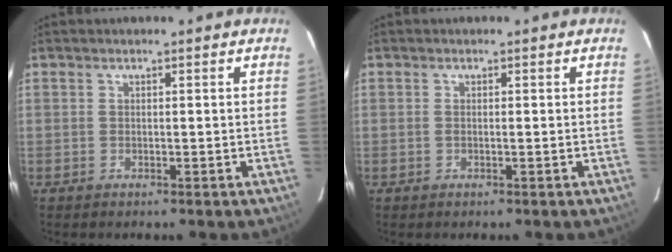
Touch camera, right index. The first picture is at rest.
{"total": 0.6, "force": [0.0, 0.1, 0.6], "torque": [-0.015, -0.001, 0.000]}